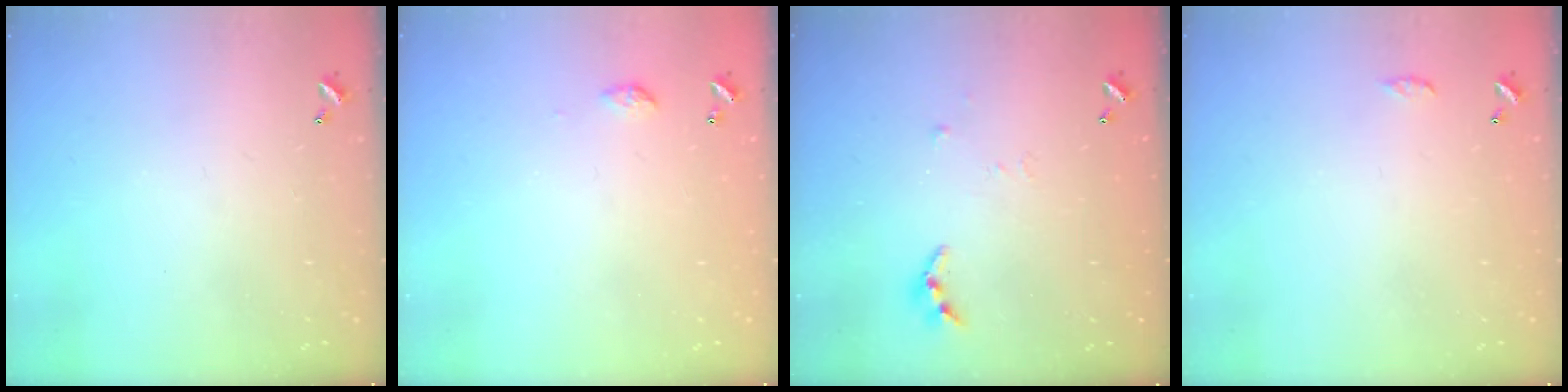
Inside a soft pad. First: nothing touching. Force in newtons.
{"total": 3.4, "press": 3.4, "slide": 0.5}
{"total": 3.3, "press": 3.3, "slide": 0.4}
{"total": 3.0, "press": 3.0, "slide": 0.5}